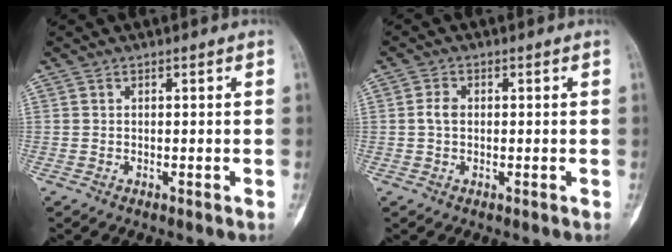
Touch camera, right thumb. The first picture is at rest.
{"total": 2.3, "force": [0.0, 1.7, 1.7], "torque": [-0.032, 0.004, -0.003]}